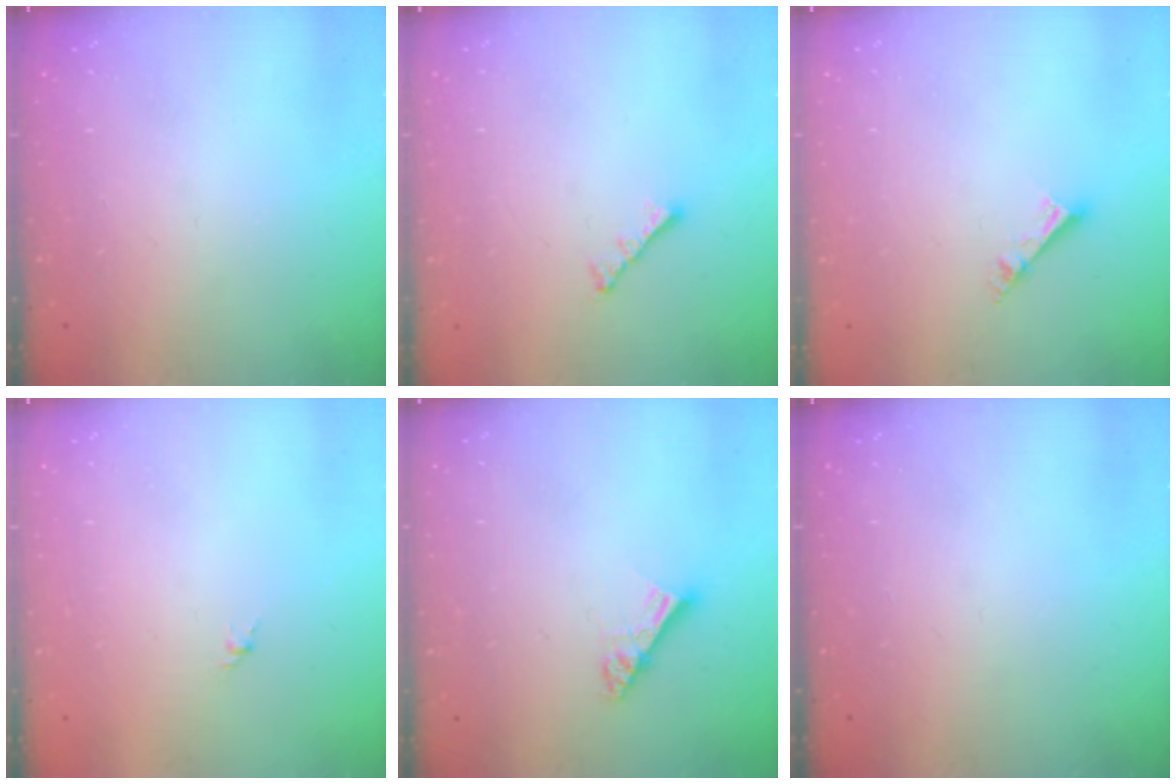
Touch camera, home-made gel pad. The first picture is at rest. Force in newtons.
{"total": 2.4, "press": 2.3, "slide": 0.6}
{"total": 4.2, "press": 4.2, "slide": 0.2}
{"total": 1.6, "press": 1.5, "slide": 0.6}
{"total": 7.2, "press": 7.2, "slide": 0.5}
{"total": 0.0}